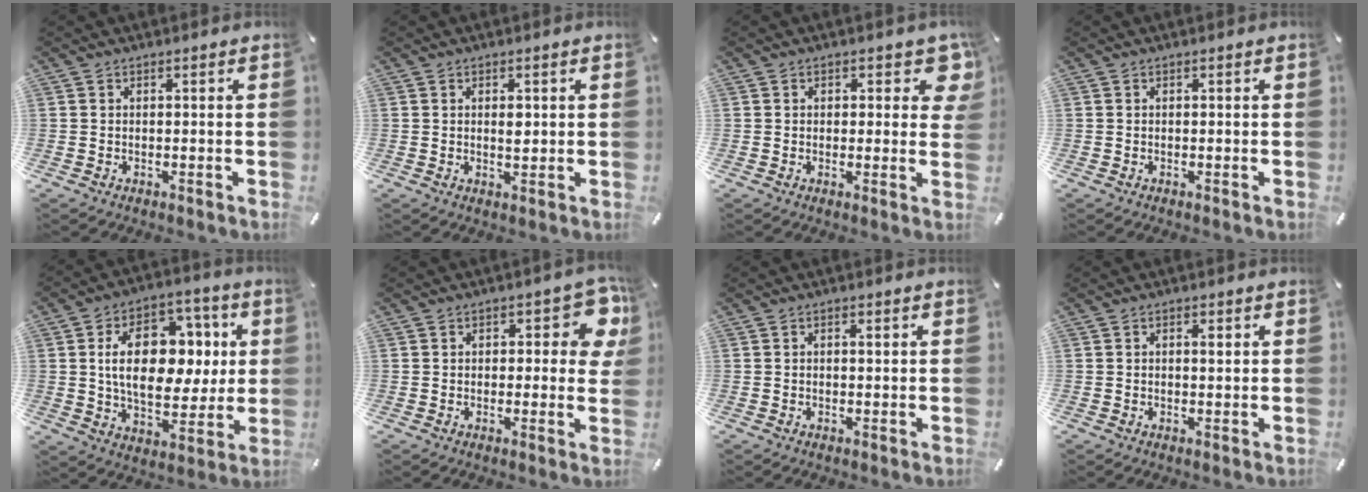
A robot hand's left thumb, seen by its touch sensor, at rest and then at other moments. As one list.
[{"total": 2.4, "force": [0.4, 1.2, 2.0], "torque": [-0.026, -0.003, 0.003]}, {"total": 6.0, "force": [2.7, 3.3, 4.2], "torque": [-0.032, -0.012, 0.039]}, {"total": 0.0}, {"total": 17.9, "force": [2.9, 12.0, 13.0], "torque": [-0.211, 0.007, 0.054]}, {"total": 9.1, "force": [3.0, 4.7, 7.3], "torque": [-0.075, -0.011, 0.044]}, {"total": 0.9, "force": [0.1, 0.6, 0.7], "torque": [-0.014, 0.004, 0.001]}, {"total": 1.6, "force": [0.4, 0.9, 1.3], "torque": [-0.010, -0.001, 0.002]}]